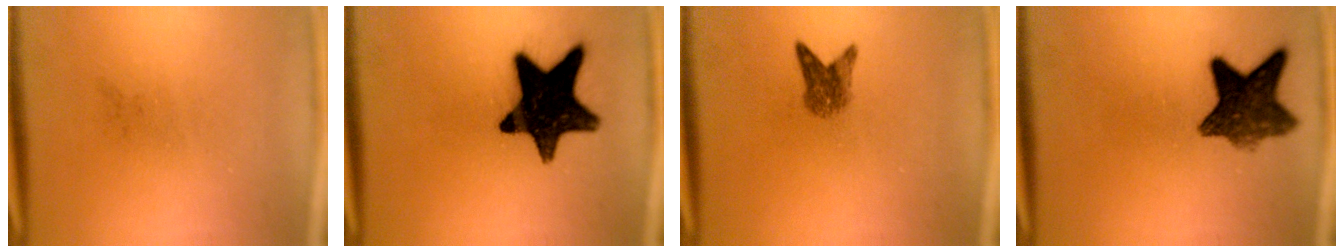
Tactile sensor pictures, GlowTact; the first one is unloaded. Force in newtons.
{"total": 16.6}
{"total": 2.9}
{"total": 9.2}